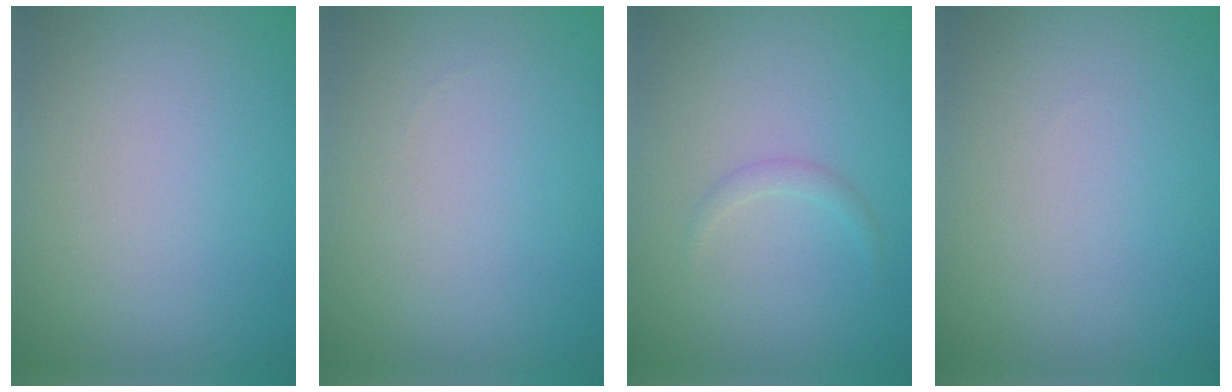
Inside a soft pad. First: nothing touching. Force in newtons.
{"total": 0.0}
{"total": 0.8, "press": 0.8, "slide": 0.0}
{"total": 0.0}